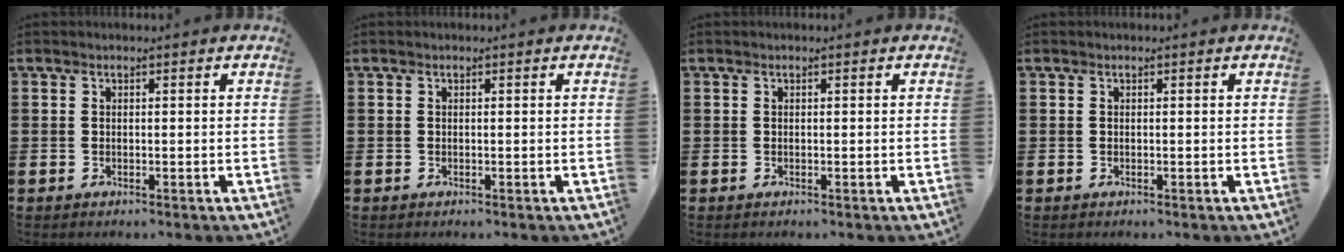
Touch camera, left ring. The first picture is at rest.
{"total": 0.0}
{"total": 0.0}
{"total": 0.0}